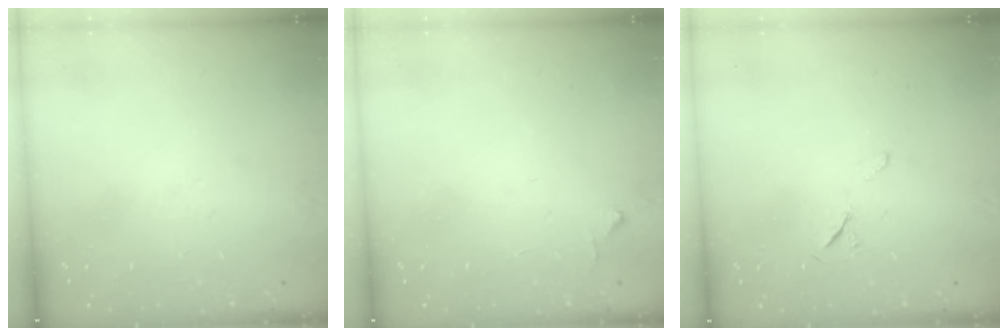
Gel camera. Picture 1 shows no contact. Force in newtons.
{"total": 3.4, "press": 3.4, "slide": 0.4}
{"total": 5.7, "press": 5.2, "slide": 2.4}